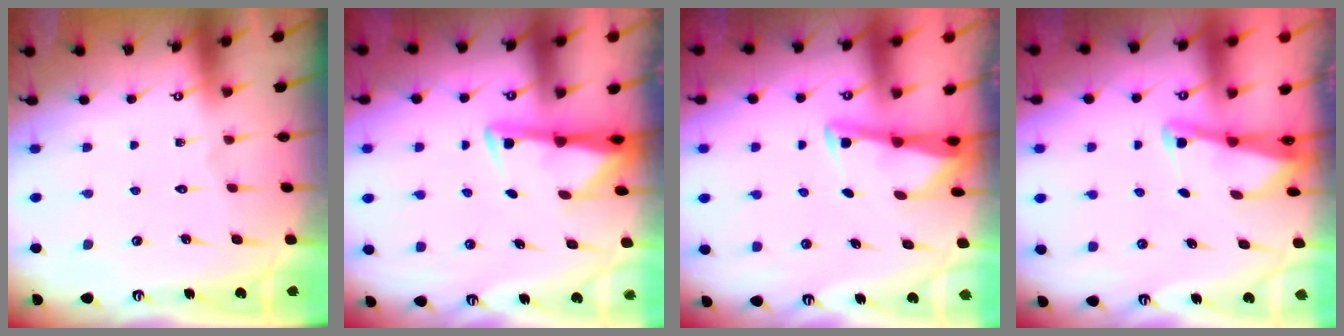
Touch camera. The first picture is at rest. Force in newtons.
{"total": 2.9, "press": 2.9, "slide": 0.6}
{"total": 3.3, "press": 3.3, "slide": 0.4}
{"total": 2.1, "press": 2.1, "slide": 0.3}